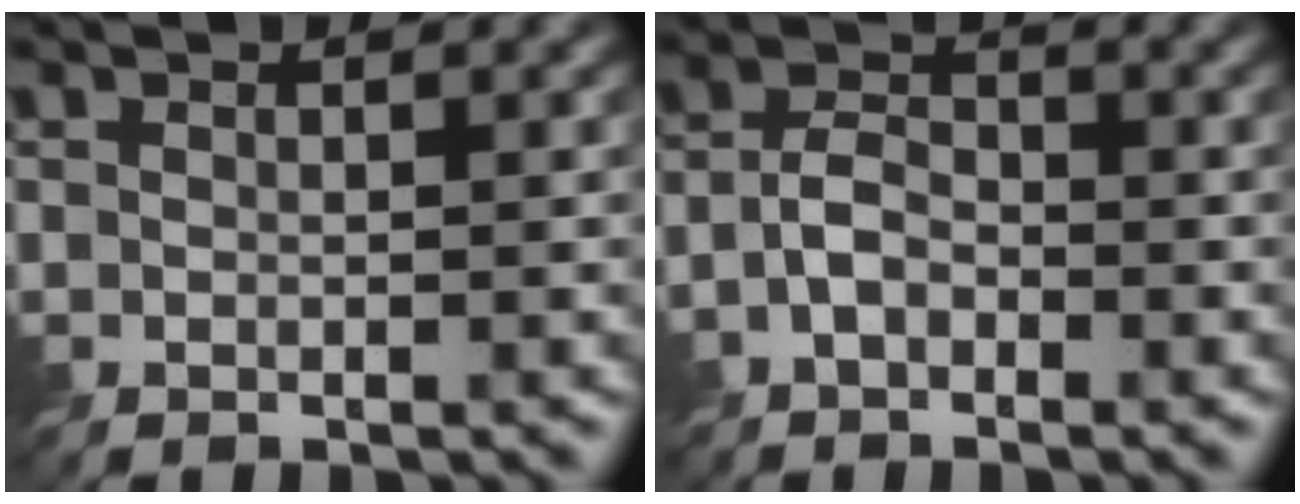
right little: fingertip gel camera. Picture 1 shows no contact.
{"total": 2.7, "force": [-1.5, 1.6, 1.6], "torque": [-0.031, 0.009, -0.036]}